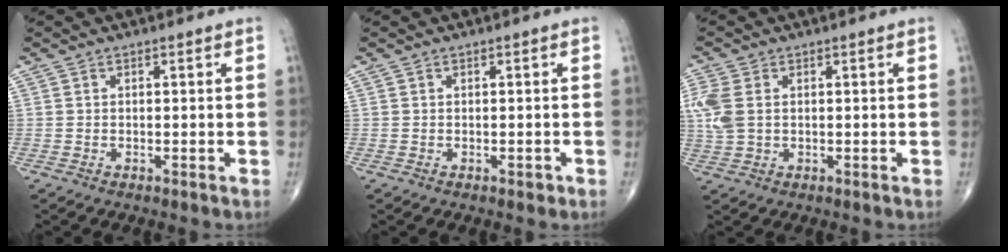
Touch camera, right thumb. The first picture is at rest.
{"total": 0.7, "force": [-0.3, 0.4, 0.5], "torque": [0.000, 0.000, -0.005]}
{"total": 6.4, "force": [0.9, 4.2, 4.7], "torque": [-0.135, 0.009, 0.023]}